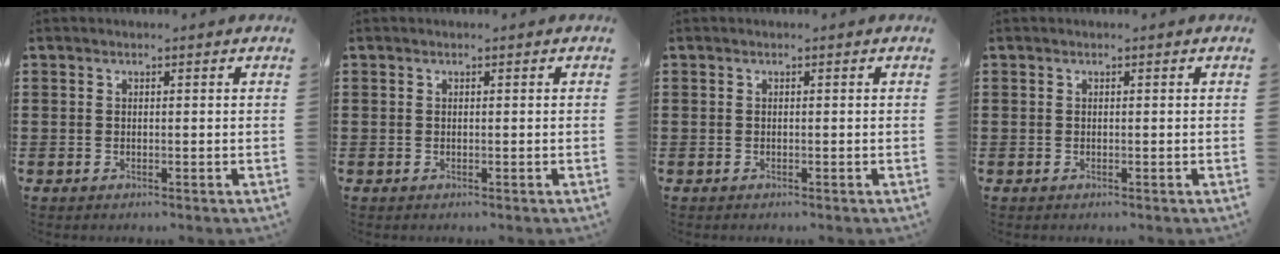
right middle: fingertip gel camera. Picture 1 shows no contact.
{"total": 0.0}
{"total": 0.0}
{"total": 0.0}